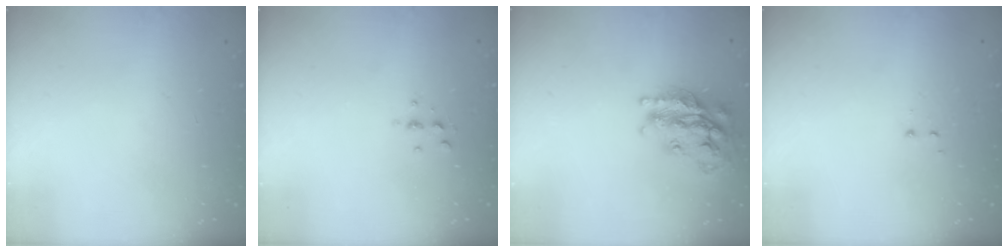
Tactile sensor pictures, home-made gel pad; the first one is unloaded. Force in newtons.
{"total": 3.3, "press": 3.2, "slide": 0.4}
{"total": 19.6, "press": 19.6, "slide": 1.4}
{"total": 1.2, "press": 1.1, "slide": 0.5}